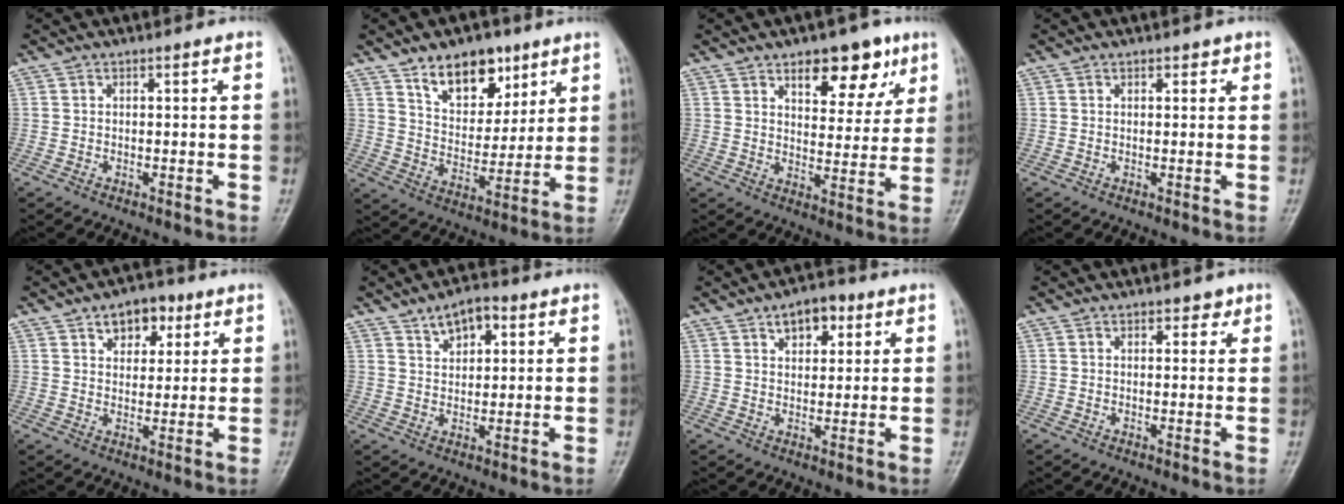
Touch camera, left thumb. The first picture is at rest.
{"total": 12.5, "force": [7.8, 7.3, 6.4], "torque": [-0.062, -0.049, 0.136]}
{"total": 11.6, "force": [6.6, 5.8, 7.6], "torque": [-0.061, -0.031, 0.093]}
{"total": 1.1, "force": [0.7, 0.7, 0.4], "torque": [0.005, -0.003, 0.006]}
{"total": 6.8, "force": [3.5, 4.5, 3.8], "torque": [-0.020, -0.011, 0.048]}
{"total": 5.9, "force": [3.2, 3.3, 3.7], "torque": [-0.037, -0.010, 0.050]}
{"total": 6.1, "force": [3.1, 3.6, 3.8], "torque": [-0.029, -0.009, 0.042]}
{"total": 1.7, "force": [1.1, 1.1, 0.6], "torque": [0.008, -0.004, 0.010]}